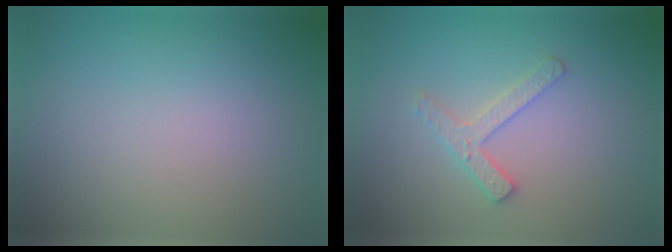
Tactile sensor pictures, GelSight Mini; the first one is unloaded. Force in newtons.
{"total": 2.4, "press": 2.4, "slide": 0.4}